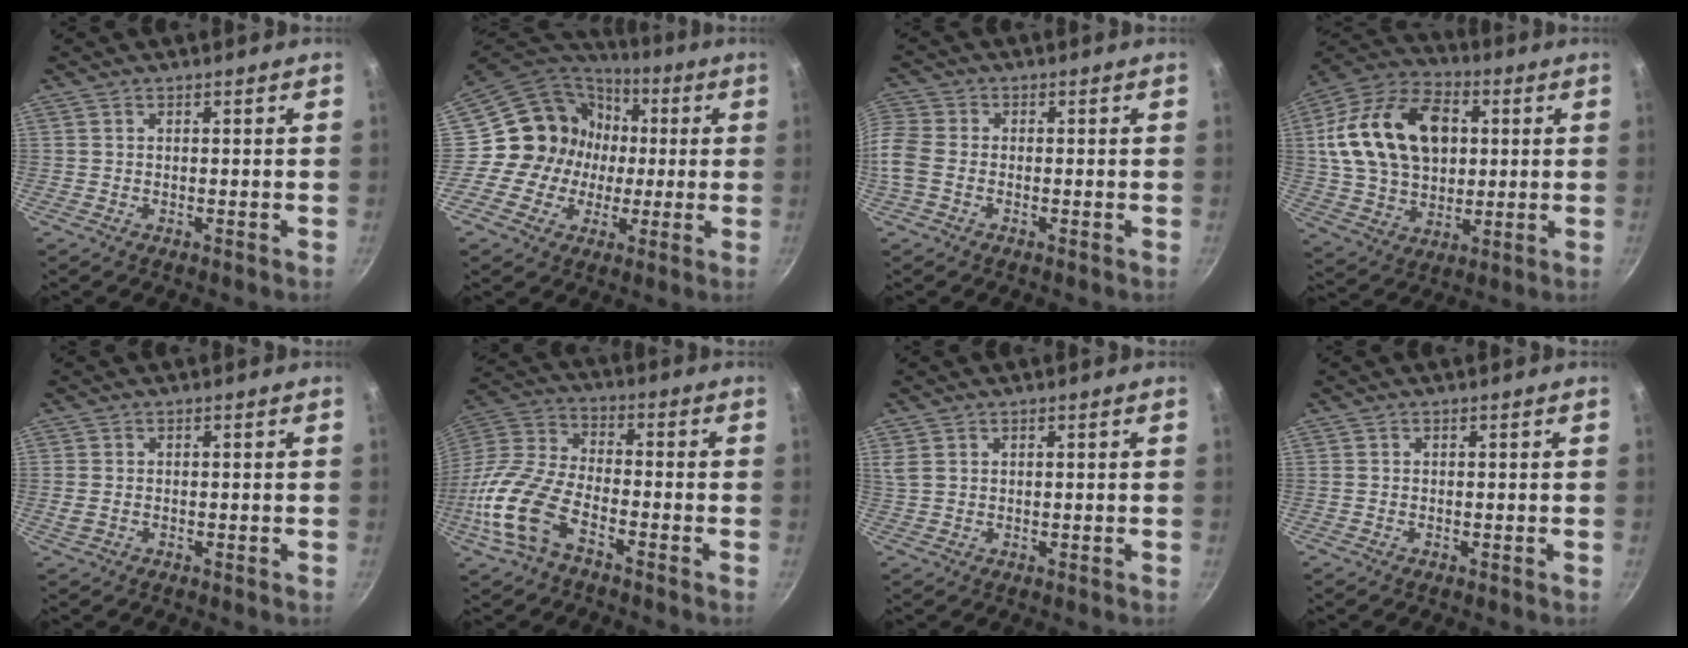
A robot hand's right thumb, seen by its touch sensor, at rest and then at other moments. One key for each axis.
{"total": 15.9, "fx": 0.2, "fy": 14.7, "fz": 6.1, "tx": -0.074, "ty": 0.029, "tz": -0.004}
{"total": 6.3, "fx": -1.9, "fy": 4.6, "fz": 3.8, "tx": -0.095, "ty": 0.008, "tz": -0.058}
{"total": 22.8, "fx": 4.4, "fy": 15.8, "fz": 15.8, "tx": -0.256, "ty": 0.014, "tz": 0.072}
{"total": 2.0, "fx": -0.3, "fy": 1.4, "fz": 1.3, "tx": -0.025, "ty": -0.002, "tz": -0.005}
{"total": 16.0, "fx": -7.5, "fy": 7.9, "fz": 11.8, "tx": -0.250, "ty": 0.036, "tz": -0.165}
{"total": 2.3, "fx": 1.1, "fy": 1.7, "fz": 1.3, "tx": -0.023, "ty": 0.003, "tz": 0.026}
{"total": 0.0}